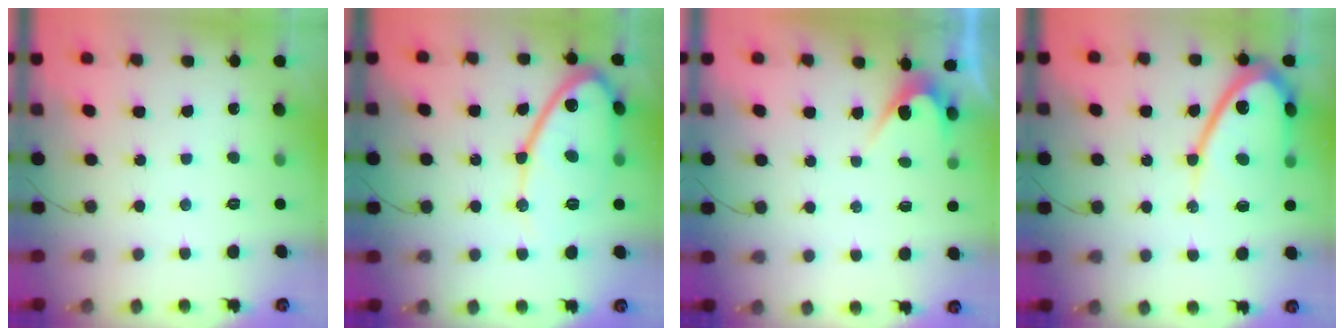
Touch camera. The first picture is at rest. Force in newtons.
{"total": 14.2, "press": 14.2, "slide": 1.1}
{"total": 2.6, "press": 2.6, "slide": 0.1}
{"total": 13.0, "press": 12.9, "slide": 1.2}